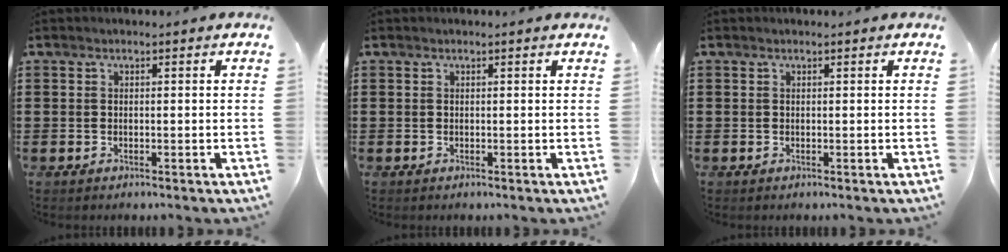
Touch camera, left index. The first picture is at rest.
{"total": 0.0}
{"total": 0.0}